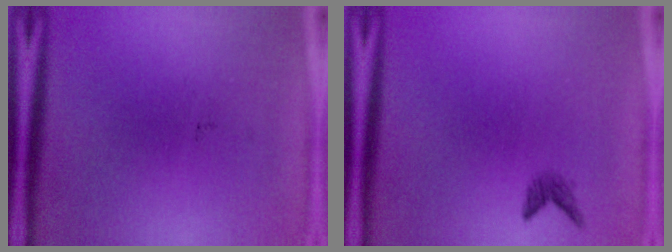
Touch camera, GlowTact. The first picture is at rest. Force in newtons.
{"total": 1.1}